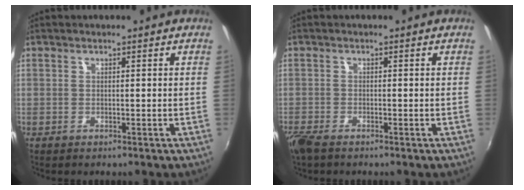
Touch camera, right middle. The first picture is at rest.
{"total": 3.8, "force": [-3.1, 1.0, 2.1], "torque": [-0.055, -0.017, -0.063]}